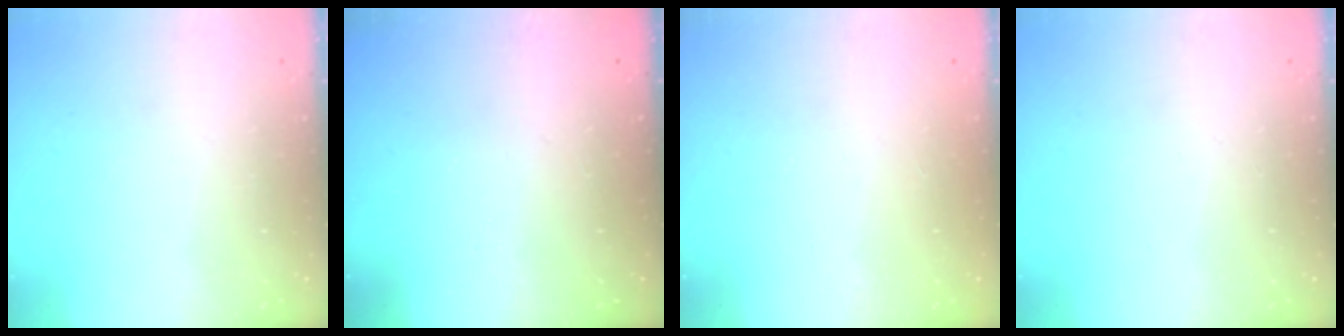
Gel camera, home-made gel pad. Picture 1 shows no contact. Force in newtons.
{"total": 0.6, "press": 0.5, "slide": 0.2}
{"total": 1.5, "press": 1.2, "slide": 0.9}
{"total": 0.0}